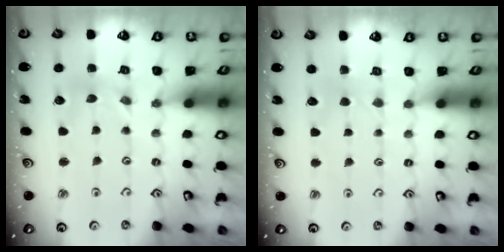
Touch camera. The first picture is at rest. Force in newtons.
{"total": 2.0, "press": 2.0, "slide": 0.3}